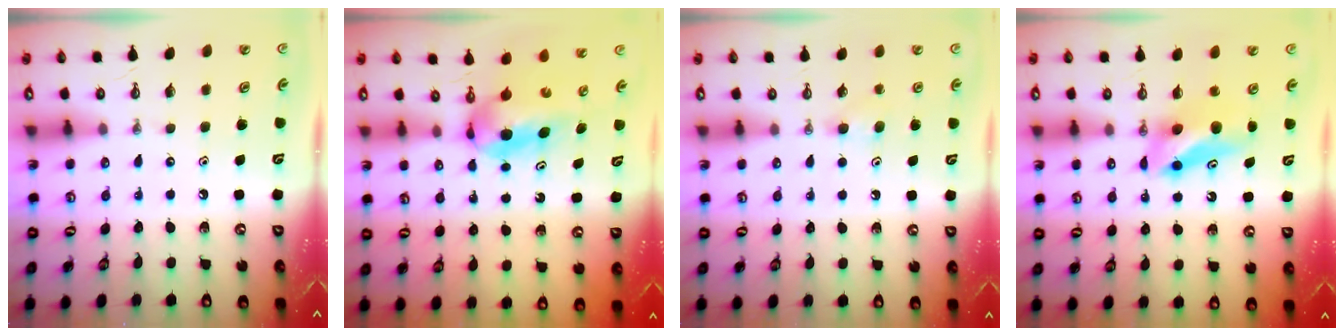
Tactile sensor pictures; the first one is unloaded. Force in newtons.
{"total": 5.9, "press": 4.5, "slide": 3.8}
{"total": 3.3, "press": 3.2, "slide": 0.9}
{"total": 8.1, "press": 7.6, "slide": 2.9}